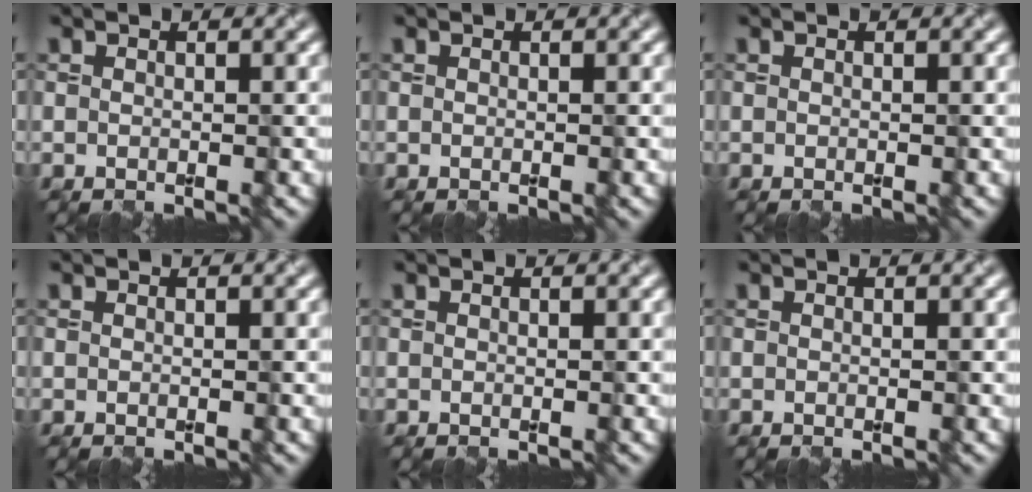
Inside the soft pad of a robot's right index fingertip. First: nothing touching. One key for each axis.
{"total": 0.0}
{"total": 0.0}
{"total": 0.0}
{"total": 0.0}
{"total": 0.0}